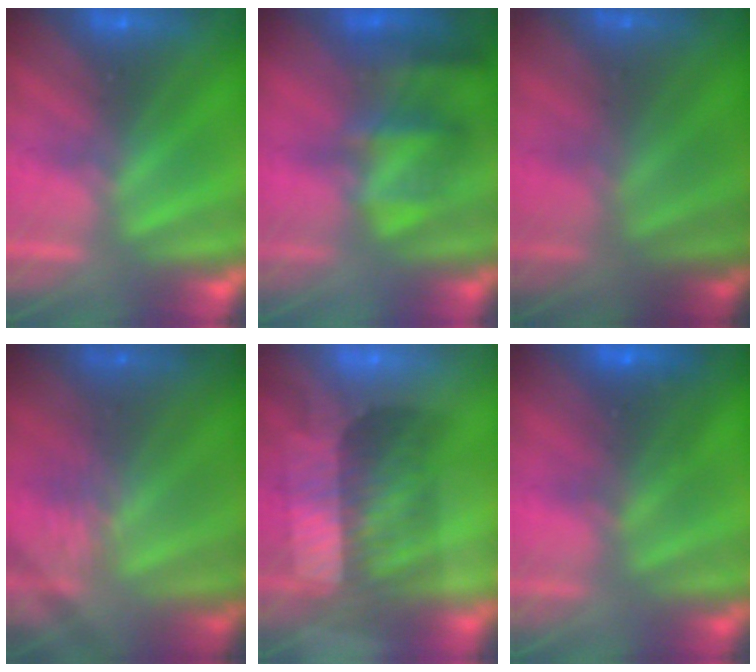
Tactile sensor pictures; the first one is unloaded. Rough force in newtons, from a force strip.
{"total": 4.7}
{"total": 1.5}
{"total": 2.1}
{"total": 3.3}
{"total": 6.9}